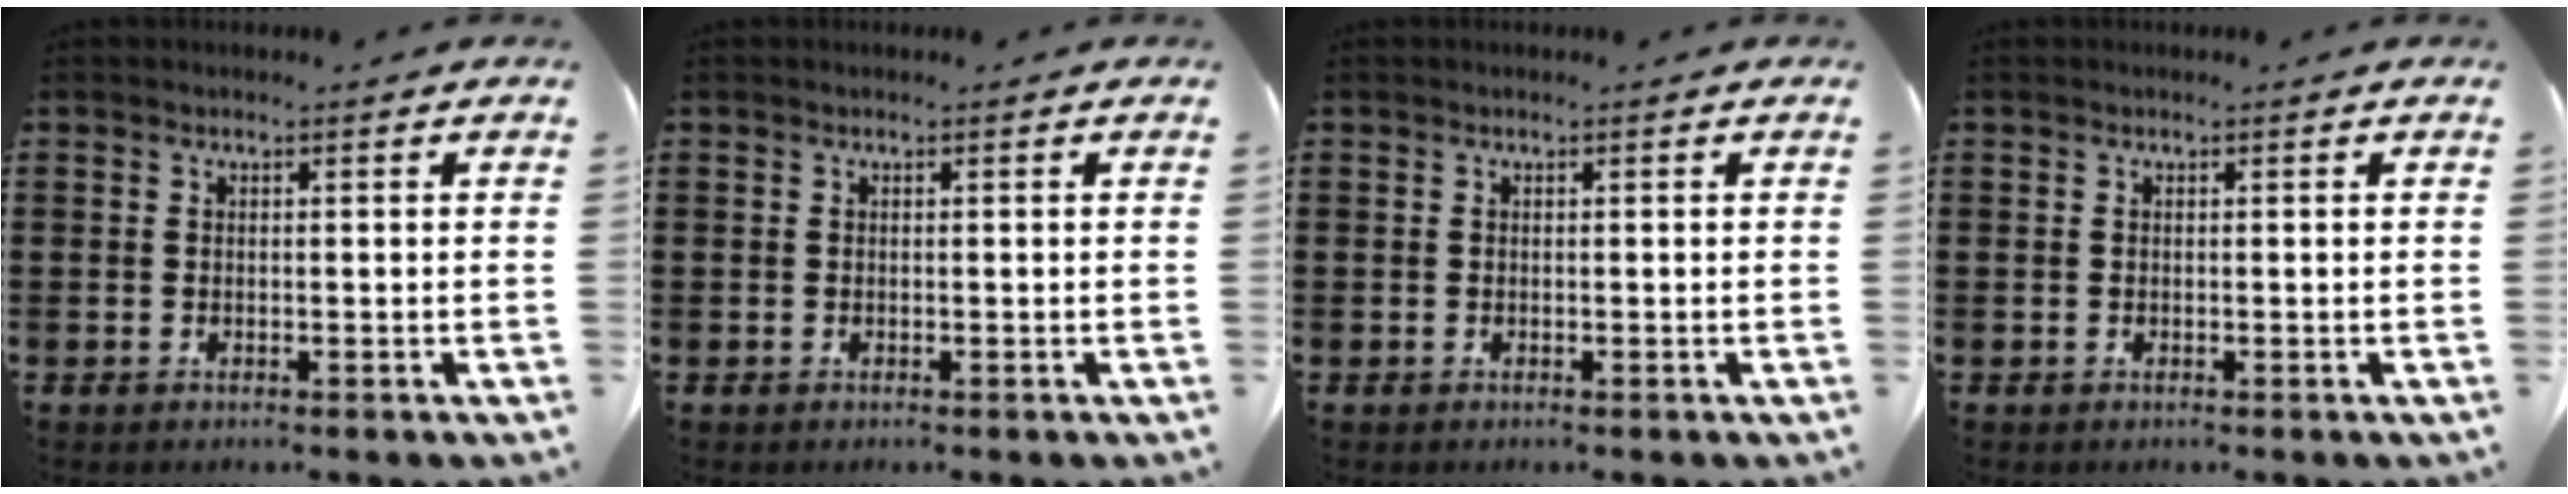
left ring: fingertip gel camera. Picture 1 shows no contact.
{"total": 0.0}
{"total": 0.0}
{"total": 0.0}